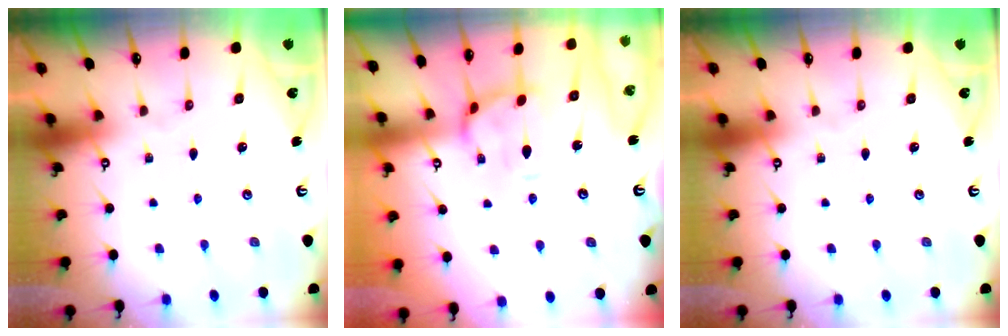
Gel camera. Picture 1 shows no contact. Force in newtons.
{"total": 1.9, "press": 1.8, "slide": 0.4}
{"total": 0.0}